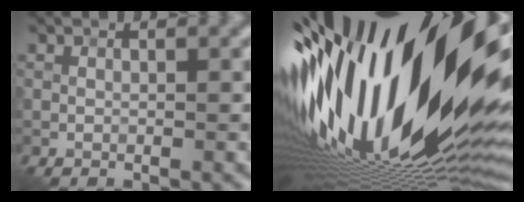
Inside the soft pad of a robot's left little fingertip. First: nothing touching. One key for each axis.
{"total": 21.7, "fx": 3.4, "fy": 9.2, "fz": 19.4, "tx": -0.363, "ty": -0.034, "tz": 0.049}